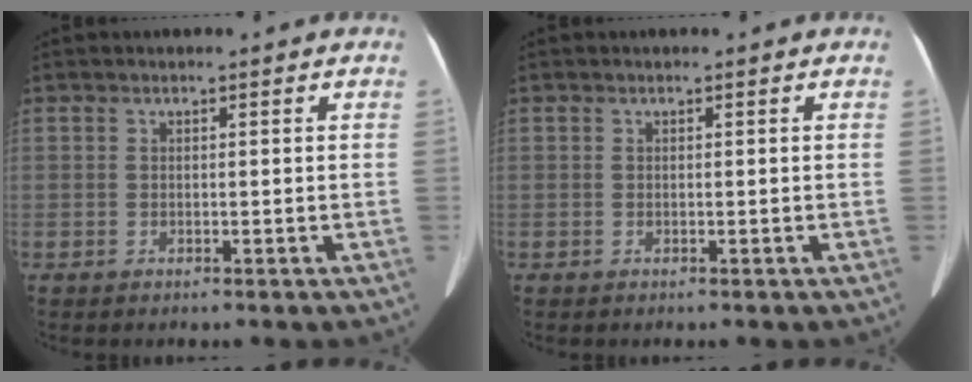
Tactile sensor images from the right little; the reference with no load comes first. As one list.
[{"total": 0.0}]